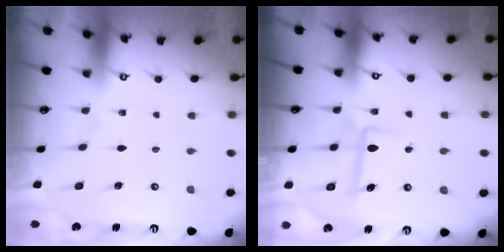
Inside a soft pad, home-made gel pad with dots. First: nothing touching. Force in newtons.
{"total": 6.4, "press": 6.2, "slide": 1.8}